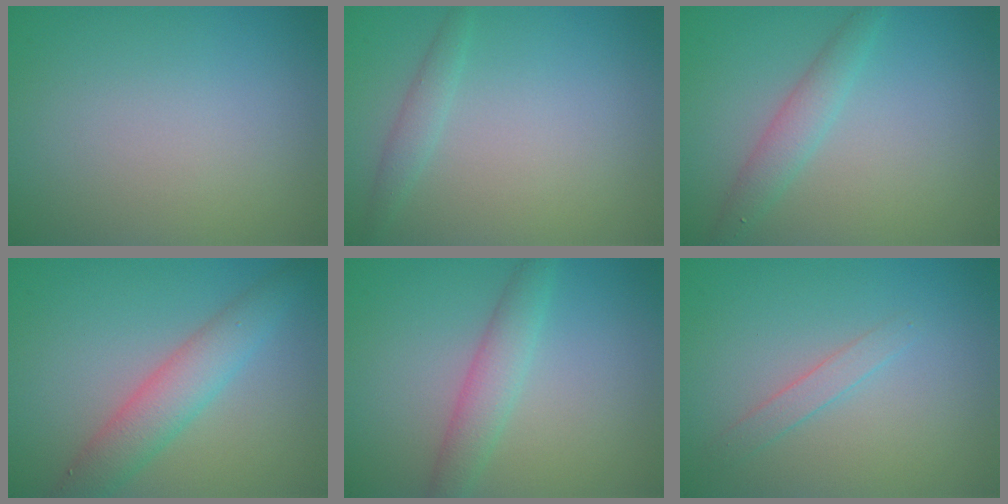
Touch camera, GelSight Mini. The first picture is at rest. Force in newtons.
{"total": 1.2, "press": 1.2, "slide": 0.0}
{"total": 2.2, "press": 2.2, "slide": 0.1}
{"total": 4.2, "press": 4.2, "slide": 0.2}
{"total": 2.8, "press": 2.8, "slide": 0.2}
{"total": 1.4, "press": 1.4, "slide": 0.1}